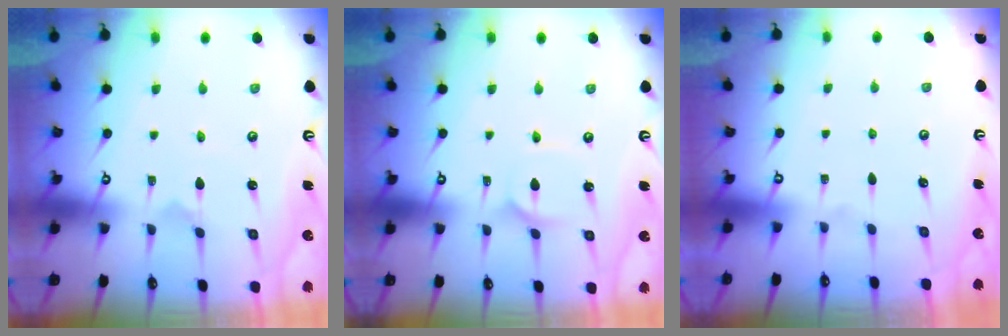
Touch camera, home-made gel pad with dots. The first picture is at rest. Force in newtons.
{"total": 2.3, "press": 2.3, "slide": 0.3}
{"total": 0.0}